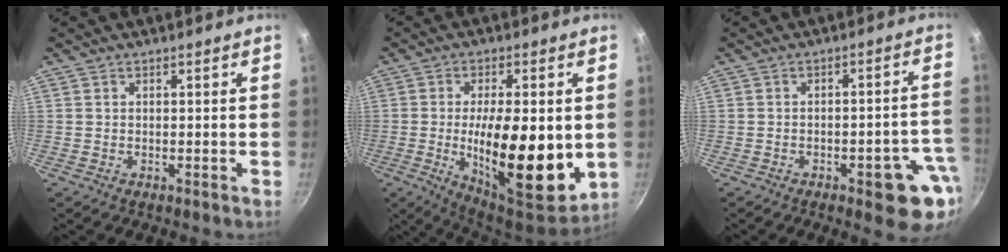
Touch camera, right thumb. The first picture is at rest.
{"total": 19.4, "force": [-1.7, 7.2, 18.0], "torque": [-0.262, -0.016, -0.023]}
{"total": 10.5, "force": [-4.2, 3.9, 8.9], "torque": [-0.065, 0.029, -0.048]}